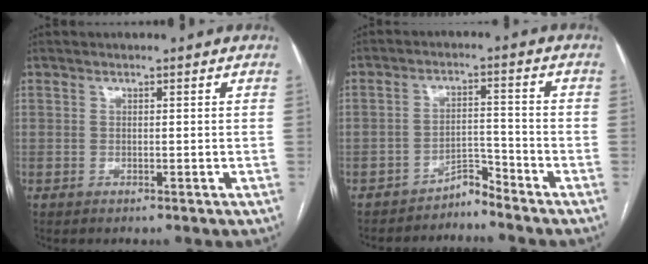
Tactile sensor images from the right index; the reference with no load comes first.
{"total": 3.3, "force": [-3.3, 0.1, 0.0], "torque": [0.010, 0.000, -0.057]}